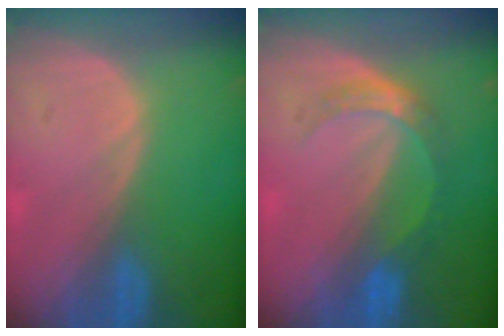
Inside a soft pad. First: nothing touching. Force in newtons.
{"total": 5.0, "press": 4.5, "slide": 2.2}